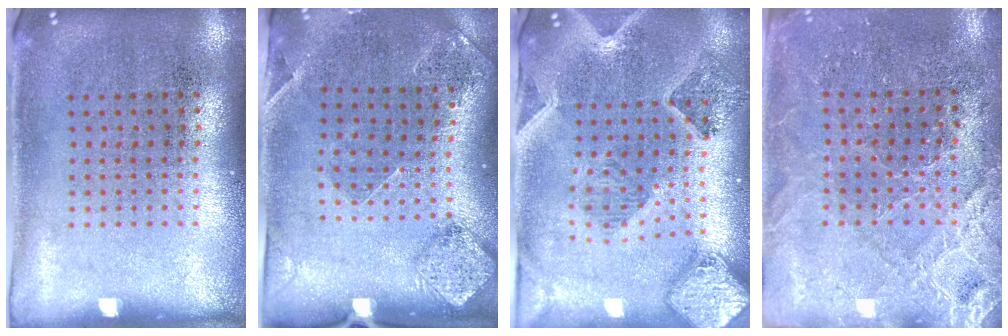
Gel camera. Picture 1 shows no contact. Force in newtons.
{"total": 1.5, "press": 1.3, "slide": 0.7}
{"total": 1.8, "press": 1.7, "slide": 0.5}
{"total": 3.0, "press": 2.9, "slide": 0.4}